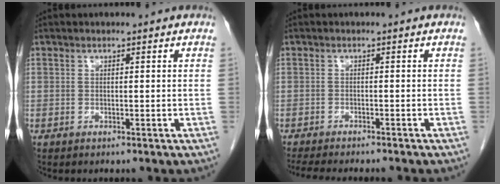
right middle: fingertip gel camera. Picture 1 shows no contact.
{"total": 9.9, "force": [-8.7, 1.3, 4.6], "torque": [-0.058, -0.014, -0.119]}